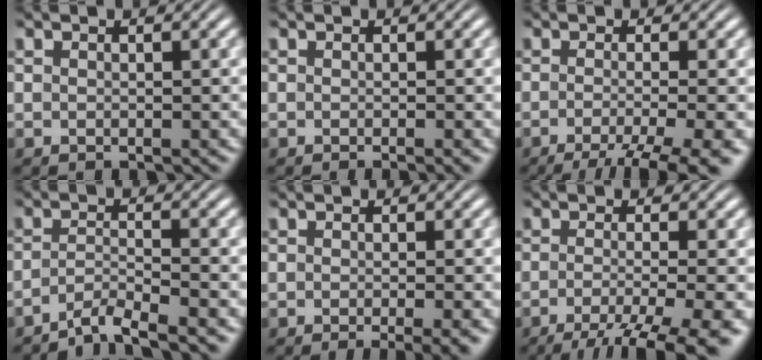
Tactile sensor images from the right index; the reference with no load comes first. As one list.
[{"total": 1.0, "force": [-0.7, -0.1, 0.7], "torque": [-0.005, 0.003, -0.012]}, {"total": 7.3, "force": [-5.0, 2.2, 4.9], "torque": [-0.067, -0.028, -0.063]}, {"total": 4.0, "force": [-3.6, 0.6, 1.8], "torque": [-0.035, -0.014, -0.055]}, {"total": 3.0, "force": [-2.0, 0.4, 2.1], "torque": [-0.023, -0.004, -0.030]}, {"total": 7.6, "force": [-4.5, 2.5, 5.6], "torque": [-0.086, -0.036, -0.053]}]